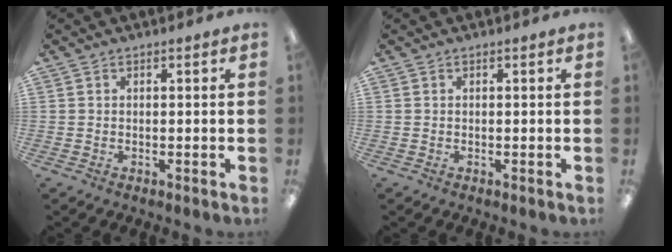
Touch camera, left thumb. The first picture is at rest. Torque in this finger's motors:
{"motor_torque": [0.00, 0.00, -0.01, -0.01, 0.00]}